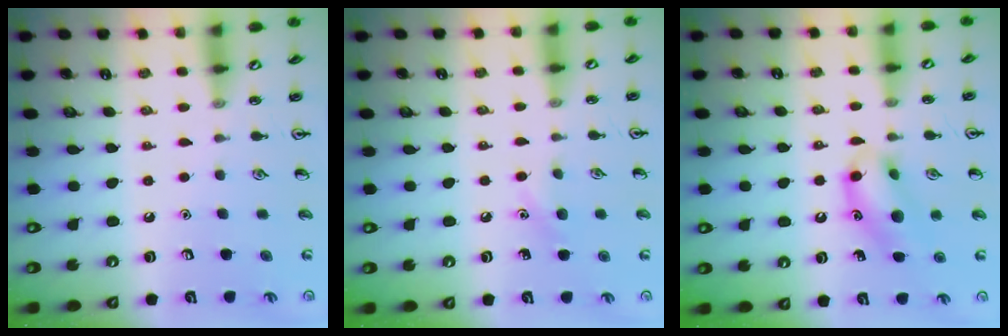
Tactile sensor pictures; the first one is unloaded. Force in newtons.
{"total": 5.7, "press": 5.4, "slide": 1.9}
{"total": 11.8, "press": 11.6, "slide": 2.1}